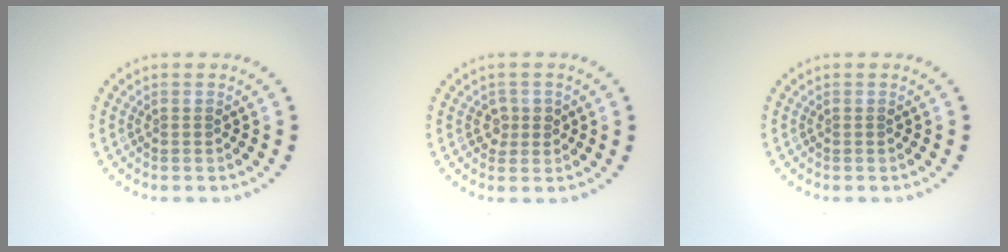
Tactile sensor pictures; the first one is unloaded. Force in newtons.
{"total": 1.6, "press": 1.4, "slide": 0.6}
{"total": 0.0}